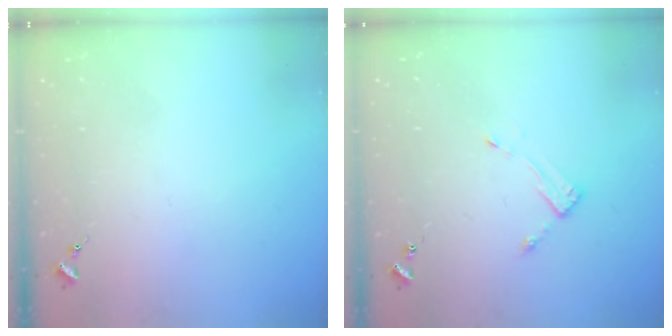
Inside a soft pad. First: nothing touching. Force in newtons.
{"total": 3.3, "press": 3.2, "slide": 0.3}